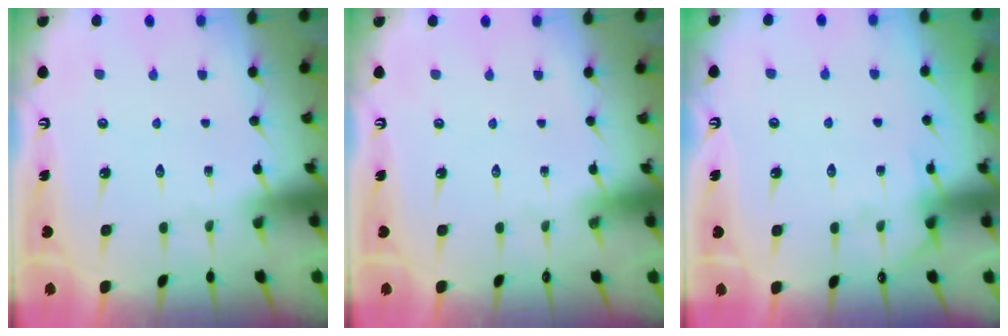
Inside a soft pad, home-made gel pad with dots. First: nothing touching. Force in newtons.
{"total": 0.0}
{"total": 5.7, "press": 5.7, "slide": 0.7}